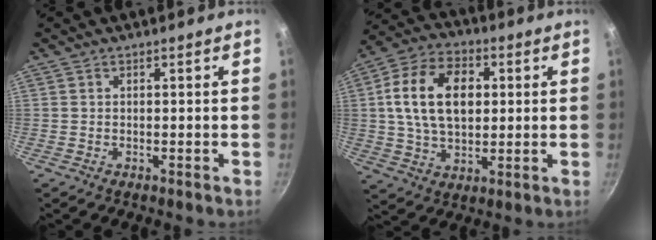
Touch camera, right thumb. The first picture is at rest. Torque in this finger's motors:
{"motor_torque": [0.19, 0.86, 0.93, 0.16, 0.17]}